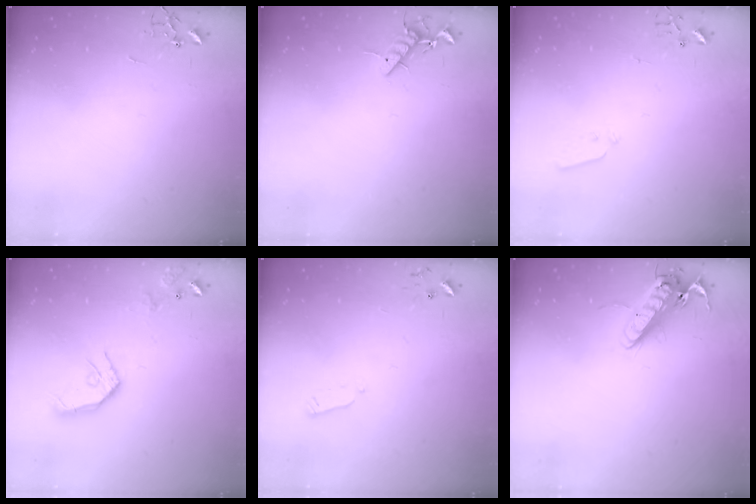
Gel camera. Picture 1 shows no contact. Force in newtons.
{"total": 8.6, "press": 8.5, "slide": 1.3}
{"total": 3.1, "press": 3.0, "slide": 0.7}
{"total": 12.7, "press": 12.6, "slide": 1.6}
{"total": 2.4, "press": 2.3, "slide": 0.4}
{"total": 13.8, "press": 13.7, "slide": 2.0}